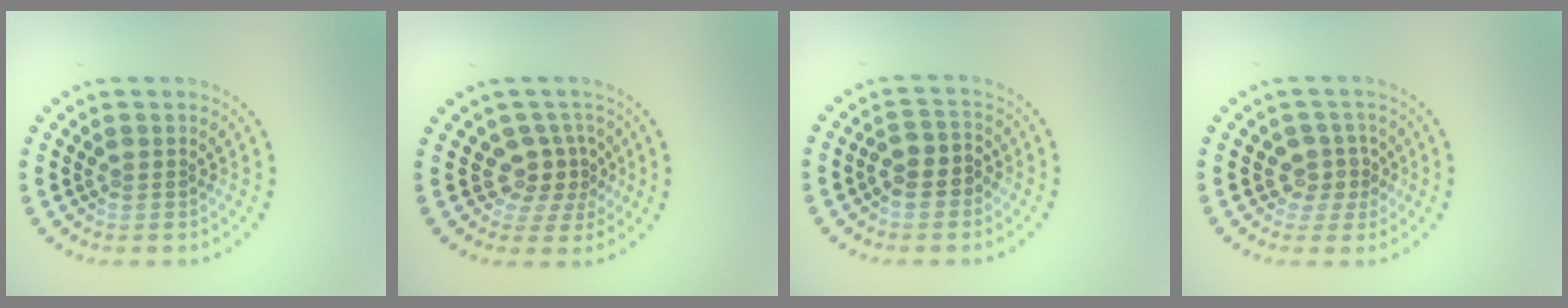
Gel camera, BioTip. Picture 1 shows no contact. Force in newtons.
{"total": 2.9, "press": 2.2, "slide": 1.9}
{"total": 2.5, "press": 2.3, "slide": 0.9}
{"total": 2.2, "press": 1.9, "slide": 1.1}